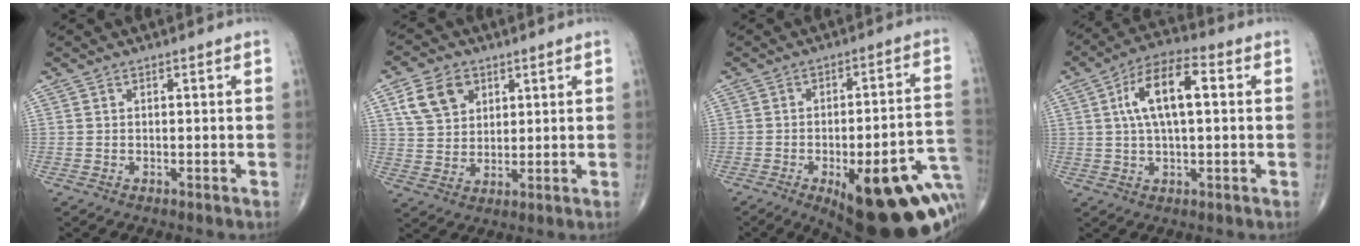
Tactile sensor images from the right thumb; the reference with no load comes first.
{"total": 8.8, "force": [3.9, 6.5, 4.5], "torque": [-0.064, -0.010, 0.077]}
{"total": 27.7, "force": [-10.2, 9.4, 23.9], "torque": [-0.230, 0.032, -0.119]}
{"total": 11.6, "force": [2.2, 4.8, 10.3], "torque": [-0.187, 0.022, 0.033]}